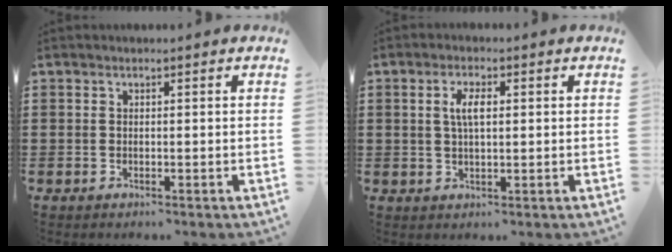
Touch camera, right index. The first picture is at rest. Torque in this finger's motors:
{"motor_torque": [0.56, -0.21, 0.30, 0.10]}